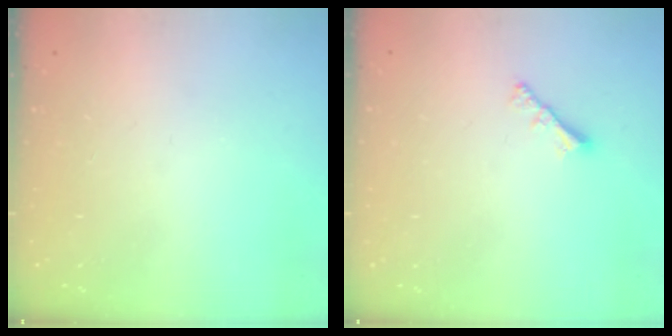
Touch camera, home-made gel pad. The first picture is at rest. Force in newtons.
{"total": 2.2, "press": 2.1, "slide": 0.6}